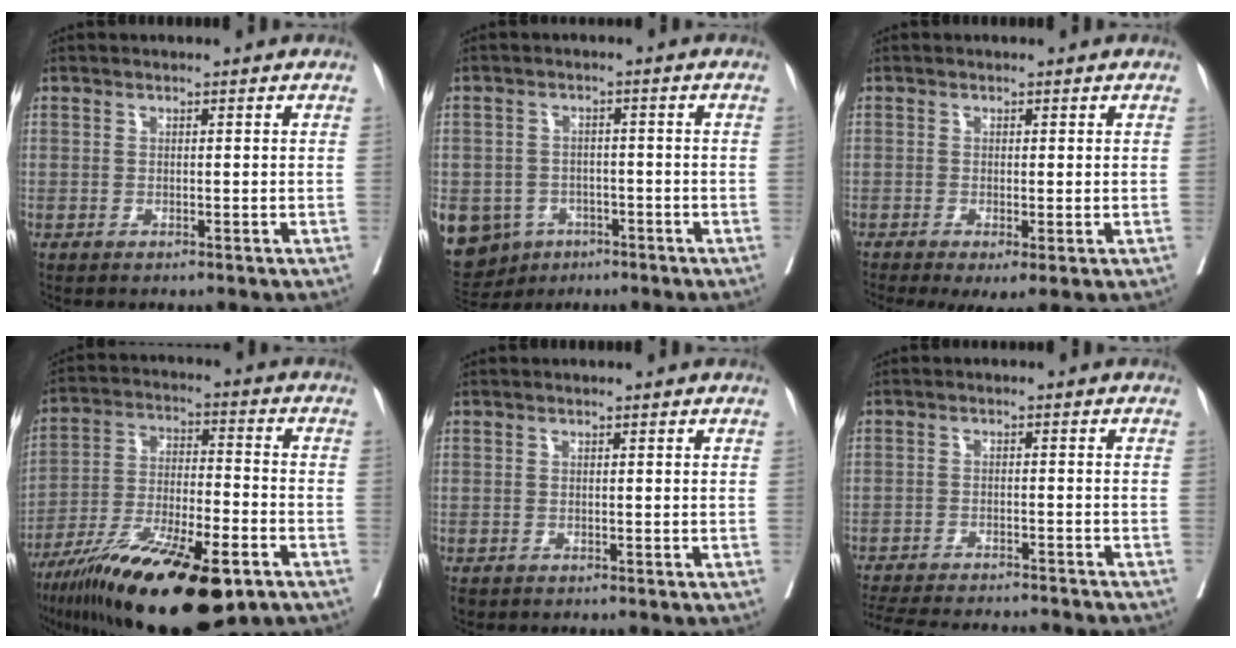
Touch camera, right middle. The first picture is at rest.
{"total": 13.9, "force": [-6.3, 11.5, 4.5], "torque": [-0.132, 0.003, -0.083]}
{"total": 4.4, "force": [-2.0, 1.3, 3.7], "torque": [-0.055, -0.017, -0.033]}
{"total": 21.7, "force": [-13.4, 5.0, 16.3], "torque": [-0.268, -0.035, -0.227]}
{"total": 1.0, "force": [-0.7, 0.7, 0.4], "torque": [-0.011, 0.000, -0.007]}
{"total": 17.9, "force": [-16.4, 2.5, 6.7], "torque": [-0.149, -0.028, -0.224]}